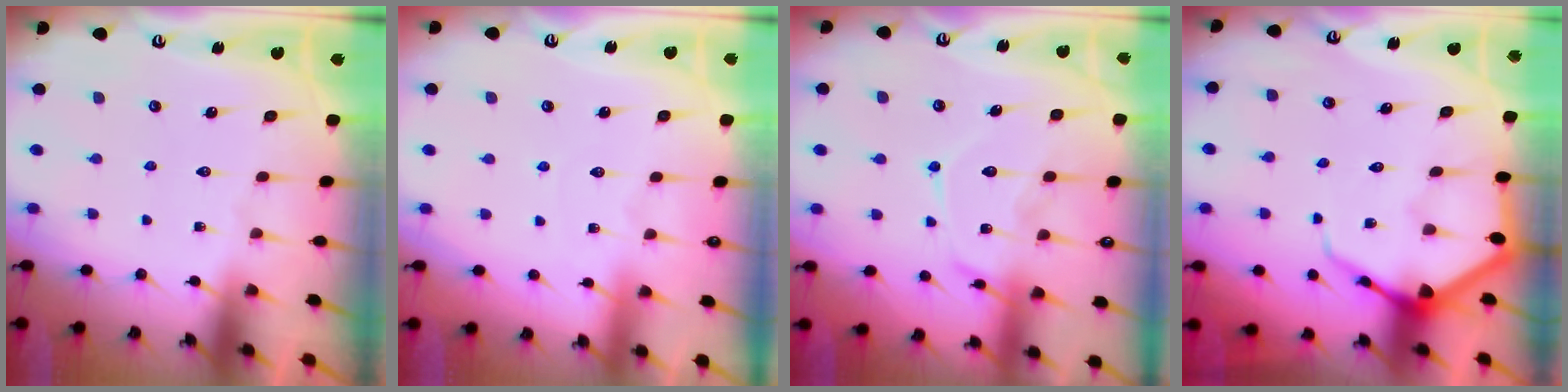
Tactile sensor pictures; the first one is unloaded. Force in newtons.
{"total": 2.5, "press": 2.4, "slide": 0.3}
{"total": 15.2, "press": 15.1, "slide": 1.4}
{"total": 6.9, "press": 6.8, "slide": 0.8}